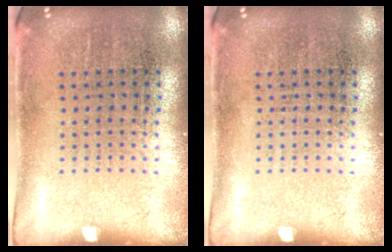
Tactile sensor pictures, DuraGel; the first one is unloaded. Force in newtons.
{"total": 0.0}